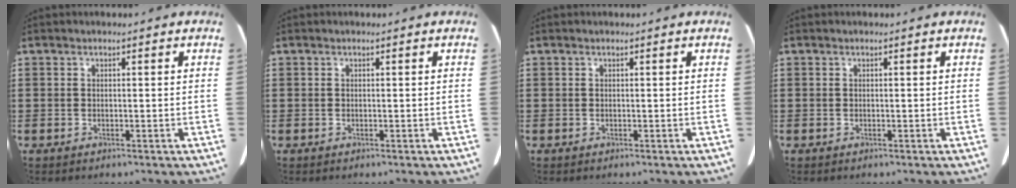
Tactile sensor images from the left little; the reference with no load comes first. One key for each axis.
{"total": 0.0}
{"total": 0.0}
{"total": 0.0}